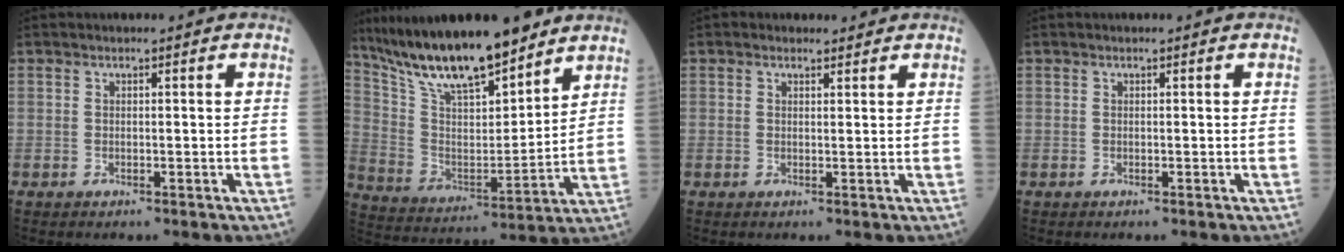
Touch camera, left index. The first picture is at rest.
{"total": 17.5, "force": [14.4, 3.5, 9.4], "torque": [-0.170, 0.000, 0.267]}
{"total": 1.0, "force": [0.7, 0.6, 0.1], "torque": [-0.006, 0.001, 0.009]}
{"total": 0.0}